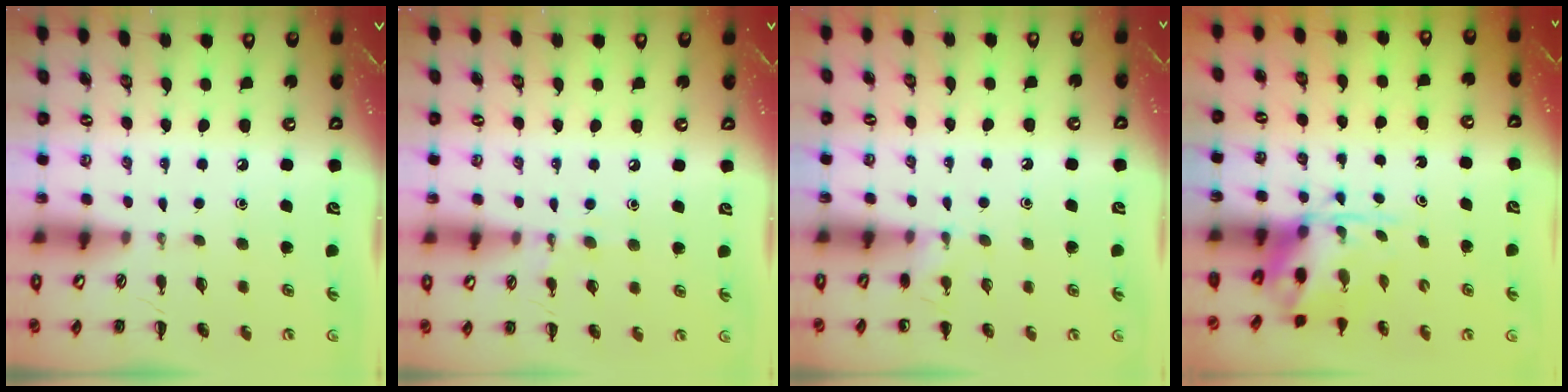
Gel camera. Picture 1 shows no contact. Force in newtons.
{"total": 6.7, "press": 6.5, "slide": 1.5}
{"total": 5.0, "press": 4.8, "slide": 1.4}
{"total": 3.9, "press": 3.8, "slide": 0.9}